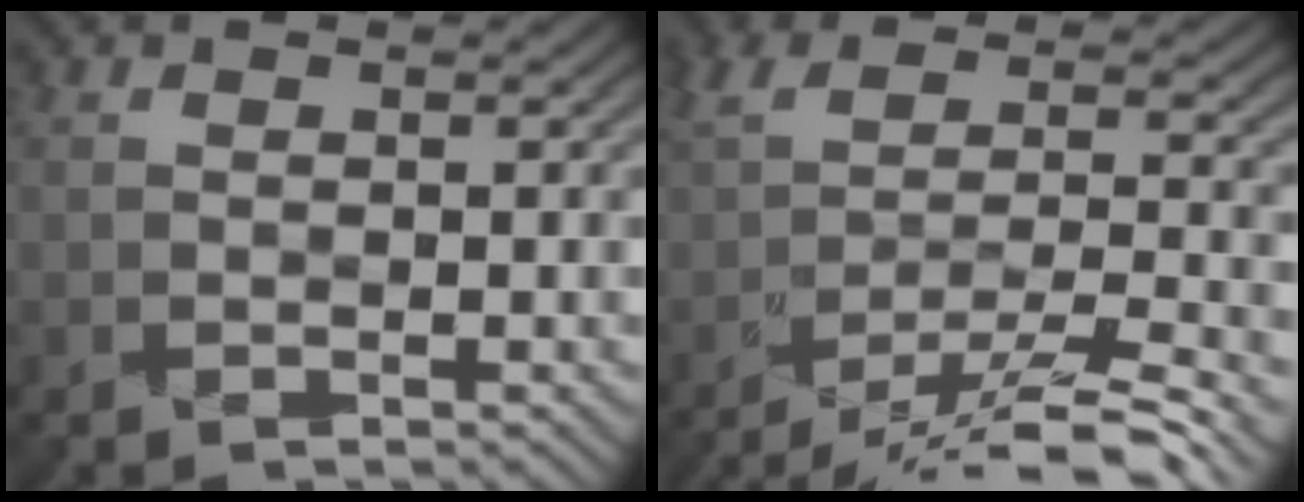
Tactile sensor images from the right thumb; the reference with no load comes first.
{"total": 8.4, "force": [-5.7, 1.3, 6.0], "torque": [-0.104, 0.006, -0.105]}